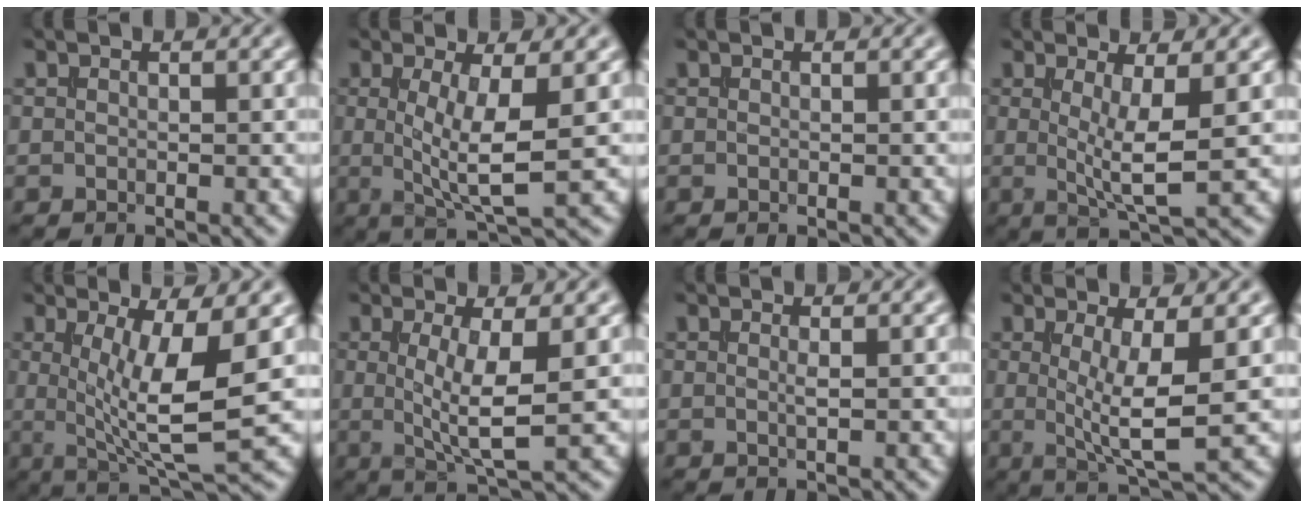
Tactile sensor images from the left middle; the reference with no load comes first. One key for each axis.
{"total": 5.4, "fx": 0.2, "fy": 1.2, "fz": 5.3, "tx": -0.097, "ty": -0.011, "tz": 0.004}
{"total": 0.0}
{"total": 4.4, "fx": 0.4, "fy": 0.9, "fz": 4.3, "tx": -0.074, "ty": -0.013, "tz": 0.006}
{"total": 7.7, "fx": 0.5, "fy": 1.9, "fz": 7.5, "tx": -0.124, "ty": -0.013, "tz": 0.012}
{"total": 4.8, "fx": 0.2, "fy": 1.0, "fz": 4.7, "tx": -0.089, "ty": -0.011, "tz": 0.005}
{"total": 0.7, "fx": 0.1, "fy": 0.1, "fz": 0.7, "tx": -0.011, "ty": 0.001, "tz": 0.000}
{"total": 5.4, "fx": 0.2, "fy": 1.2, "fz": 5.3, "tx": -0.090, "ty": -0.012, "tz": 0.004}